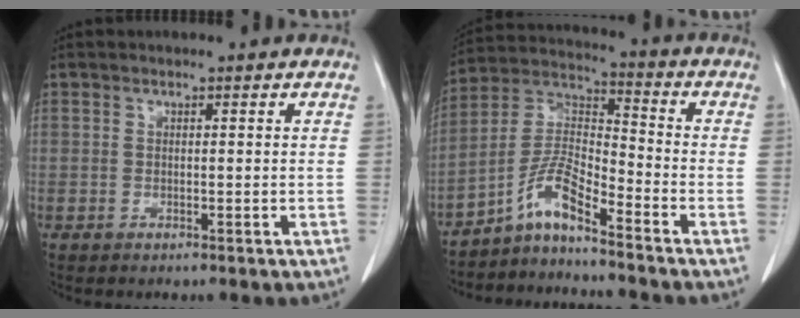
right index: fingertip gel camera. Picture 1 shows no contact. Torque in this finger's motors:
{"motor_torque": [0.56, -0.53, 0.16, 0.06]}